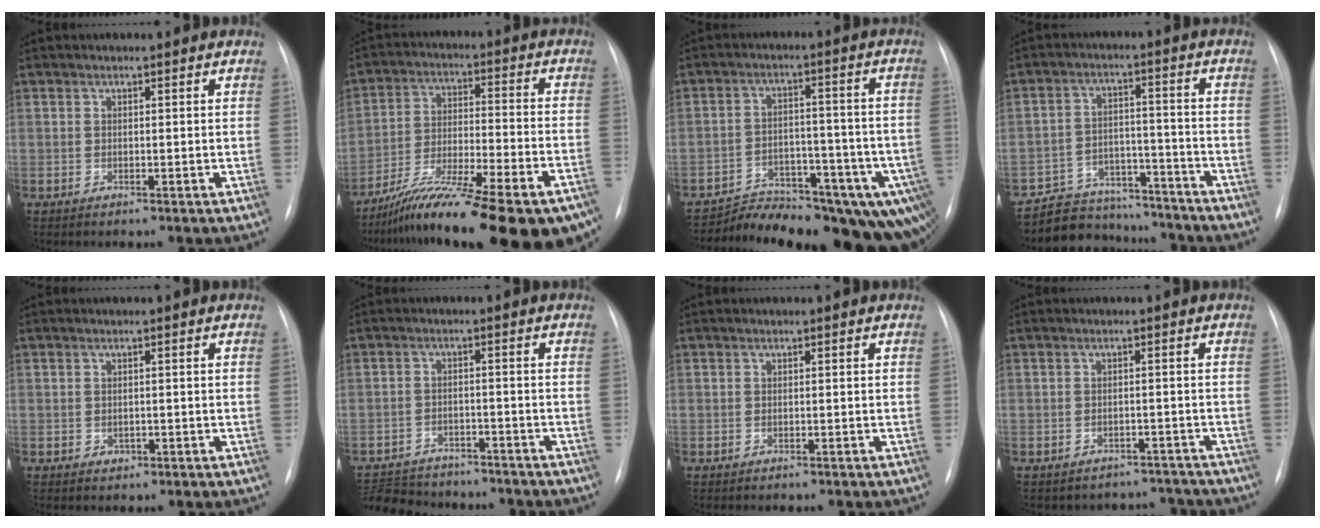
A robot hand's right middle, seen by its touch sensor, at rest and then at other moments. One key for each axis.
{"total": 26.2, "fx": -20.3, "fy": 3.8, "fz": 16.0, "tx": -0.200, "ty": -0.014, "tz": -0.304}
{"total": 17.4, "fx": -14.5, "fy": 5.6, "fz": 7.8, "tx": -0.052, "ty": 0.031, "tz": -0.190}
{"total": 12.0, "fx": -10.7, "fy": 5.0, "fz": 1.6, "tx": -0.019, "ty": 0.031, "tz": -0.154}
{"total": 0.9, "fx": -0.3, "fy": 0.8, "fz": 0.4, "tx": -0.007, "ty": -0.001, "tz": -0.001}
{"total": 13.8, "fx": -12.3, "fy": 4.8, "fz": 4.0, "tx": -0.092, "ty": 0.006, "tz": -0.166}
{"total": 0.9, "fx": -0.8, "fy": 0.4, "fz": 0.3, "tx": -0.010, "ty": -0.001, "tz": -0.009}
{"total": 6.1, "fx": -5.5, "fy": 2.3, "fz": -0.9, "tx": 0.020, "ty": 0.025, "tz": -0.060}